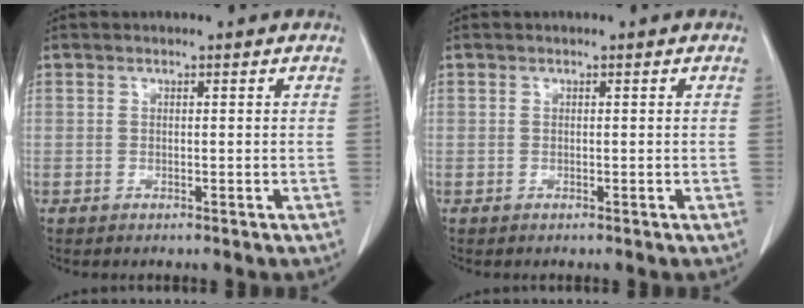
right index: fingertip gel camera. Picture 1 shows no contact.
{"total": 0.0}